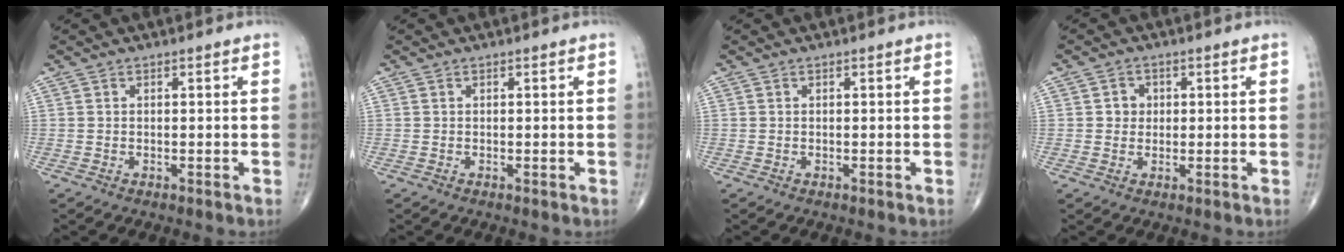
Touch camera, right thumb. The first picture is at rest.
{"total": 0.0}
{"total": 0.0}
{"total": 2.7, "force": [0.4, 2.5, 1.0], "torque": [0.004, 0.003, 0.003]}